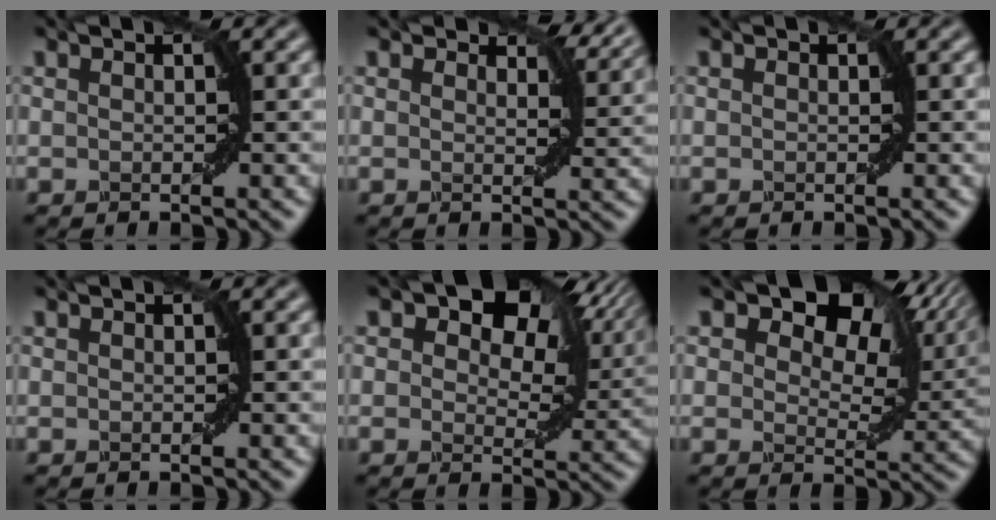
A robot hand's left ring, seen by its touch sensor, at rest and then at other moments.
{"total": 3.7, "force": [2.8, 1.4, 1.9], "torque": [-0.025, 0.002, 0.043]}
{"total": 0.0}
{"total": 0.0}
{"total": 10.6, "force": [5.6, 5.5, 7.1], "torque": [-0.095, 0.010, 0.082]}
{"total": 11.6, "force": [6.7, 5.8, 7.5], "torque": [-0.103, 0.009, 0.101]}